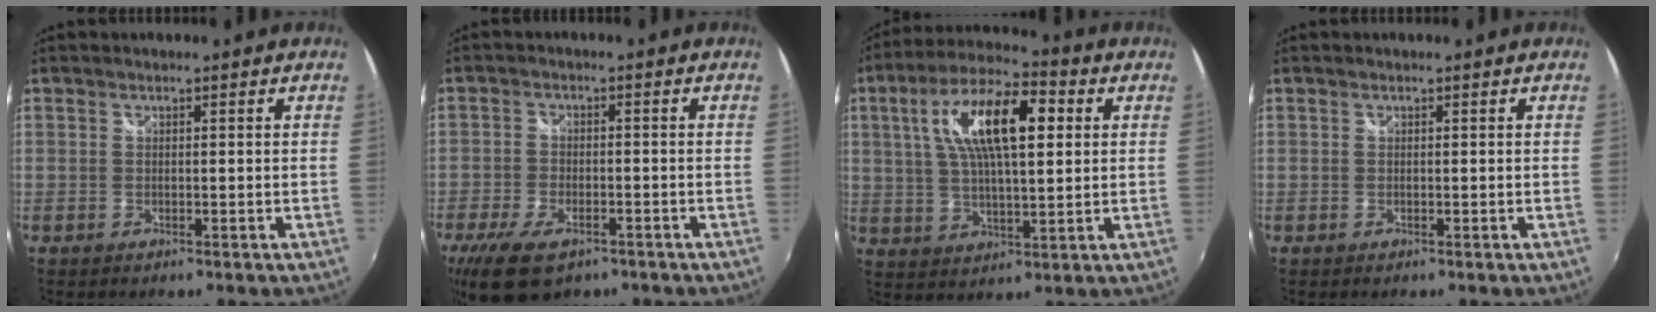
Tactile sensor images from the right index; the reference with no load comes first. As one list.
[{"total": 11.6, "force": [-7.4, 5.6, 6.9], "torque": [-0.169, -0.029, -0.127]}, {"total": 15.7, "force": [4.4, 5.6, 14.0], "torque": [-0.252, 0.024, 0.072]}, {"total": 0.0}]